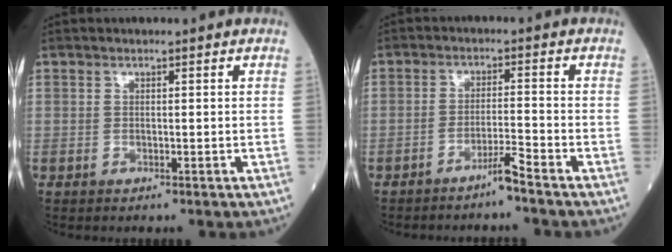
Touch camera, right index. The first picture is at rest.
{"total": 3.3, "force": [-2.7, -0.7, 1.8], "torque": [-0.032, -0.006, -0.052]}